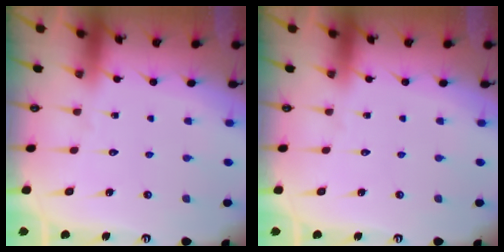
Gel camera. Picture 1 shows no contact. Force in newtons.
{"total": 0.0}